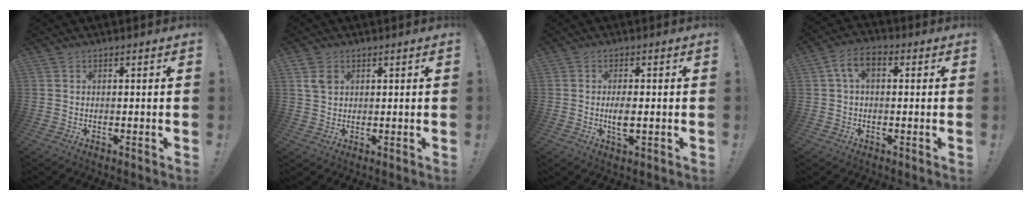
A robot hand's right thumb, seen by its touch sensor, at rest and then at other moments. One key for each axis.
{"total": 3.8, "fx": 1.7, "fy": 2.7, "fz": 2.2, "tx": -0.034, "ty": 0.001, "tz": 0.033}
{"total": 4.4, "fx": -0.5, "fy": 1.5, "fz": 4.1, "tx": -0.074, "ty": -0.008, "tz": -0.015}
{"total": 6.0, "fx": 1.1, "fy": 3.2, "fz": 4.9, "tx": -0.089, "ty": 0.003, "tz": 0.019}